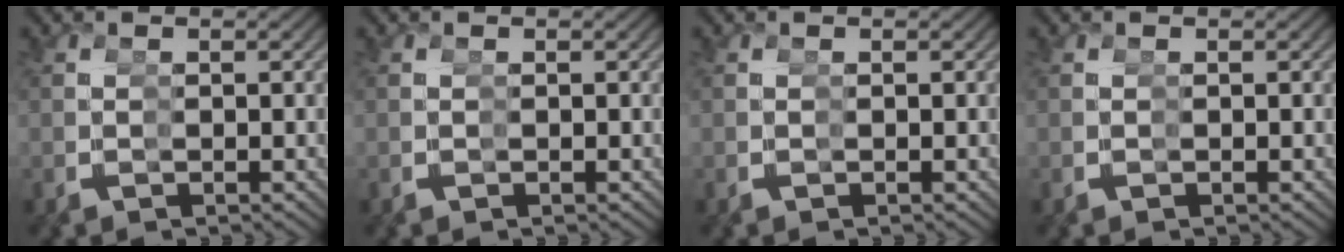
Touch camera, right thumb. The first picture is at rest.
{"total": 0.0}
{"total": 0.0}
{"total": 0.0}